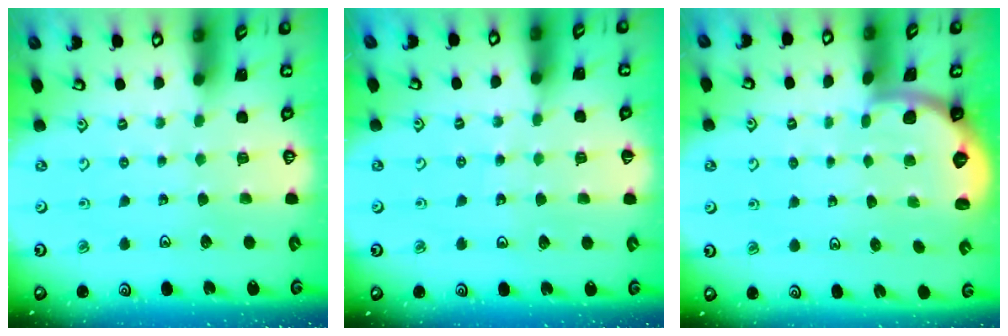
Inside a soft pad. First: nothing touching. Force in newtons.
{"total": 4.6, "press": 4.5, "slide": 1.3}
{"total": 1.6, "press": 1.6, "slide": 0.1}